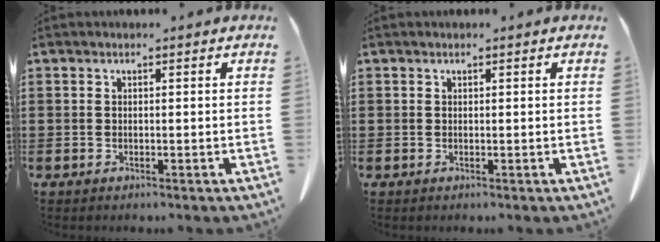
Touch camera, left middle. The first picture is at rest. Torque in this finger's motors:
{"motor_torque": [-0.24, 0.44, -0.04, 0.01]}